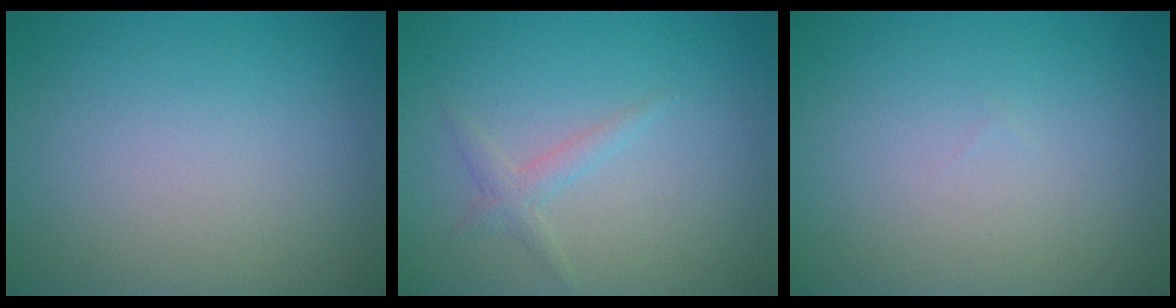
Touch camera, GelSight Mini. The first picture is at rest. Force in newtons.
{"total": 1.3, "press": 1.3, "slide": 0.0}
{"total": 0.0}